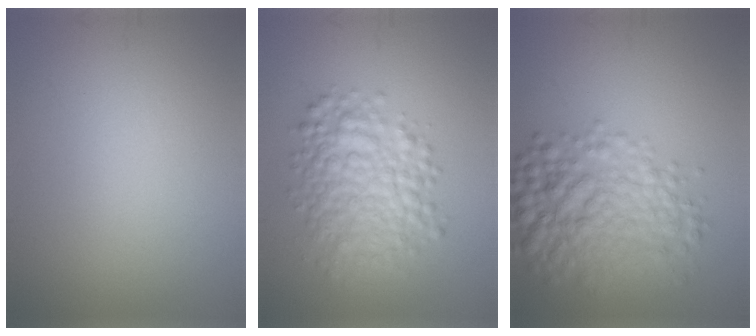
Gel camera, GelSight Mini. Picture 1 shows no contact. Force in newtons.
{"total": 5.9, "press": 5.9, "slide": 0.2}
{"total": 6.5, "press": 6.5, "slide": 0.1}